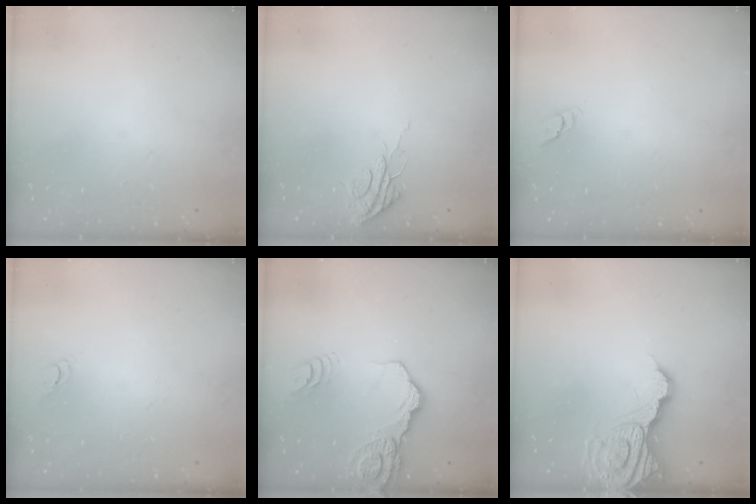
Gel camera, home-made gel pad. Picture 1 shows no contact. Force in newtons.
{"total": 6.5, "press": 6.5, "slide": 0.4}
{"total": 3.2, "press": 3.2, "slide": 0.2}
{"total": 2.9, "press": 2.8, "slide": 0.3}
{"total": 14.6, "press": 14.5, "slide": 1.8}
{"total": 15.4, "press": 15.3, "slide": 1.7}